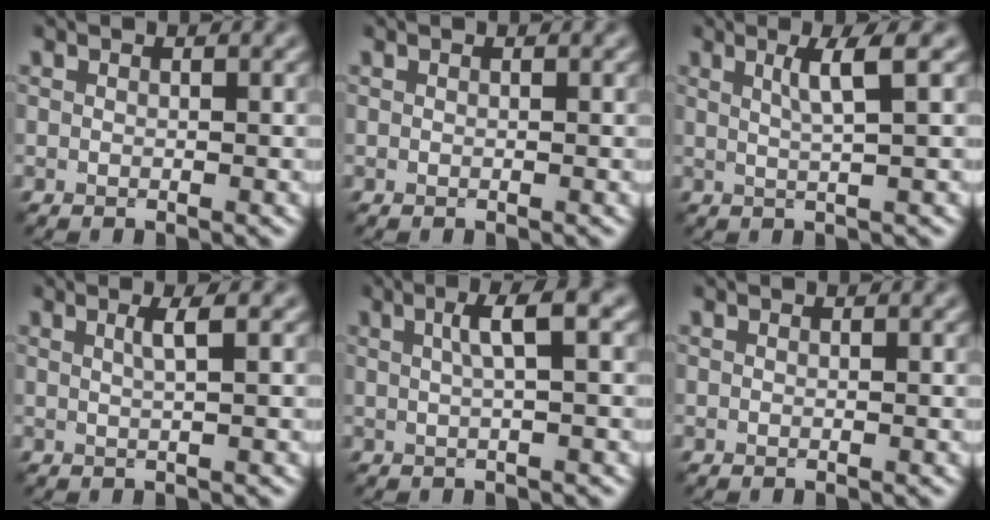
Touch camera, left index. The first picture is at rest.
{"total": 0.0}
{"total": 2.9, "force": [1.0, 0.4, 2.6], "torque": [-0.039, 0.005, 0.014]}
{"total": 1.8, "force": [0.6, 0.4, 1.7], "torque": [-0.024, 0.003, 0.004]}
{"total": 3.2, "force": [0.9, 0.5, 3.0], "torque": [-0.046, 0.014, 0.010]}
{"total": 0.0}